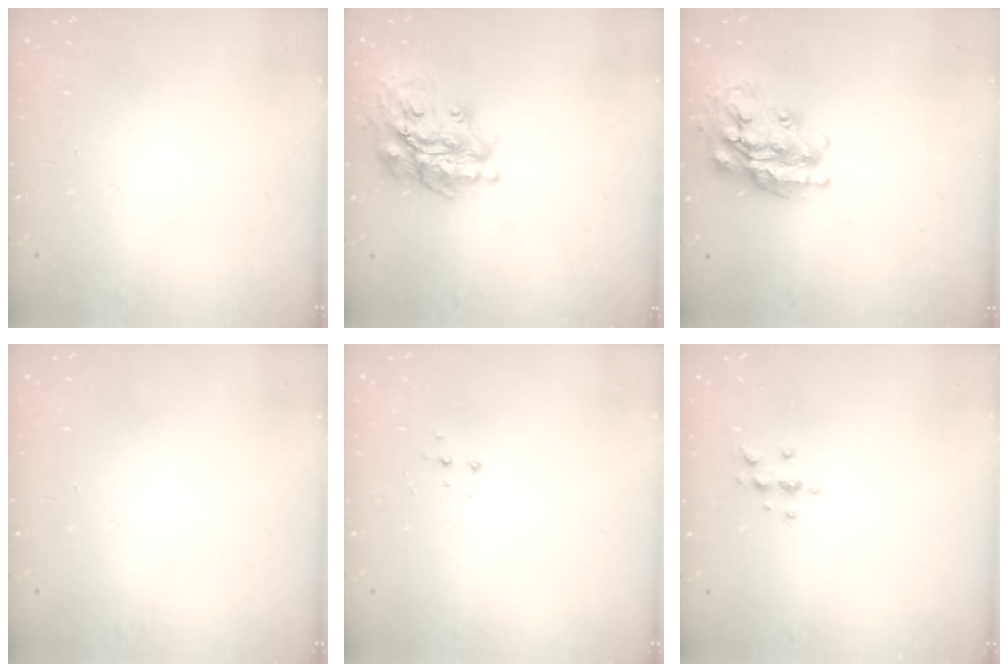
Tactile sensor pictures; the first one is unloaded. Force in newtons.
{"total": 18.3, "press": 18.1, "slide": 2.6}
{"total": 19.6, "press": 19.5, "slide": 1.7}
{"total": 0.0}
{"total": 3.8, "press": 3.8, "slide": 0.3}
{"total": 4.7, "press": 4.7, "slide": 0.6}